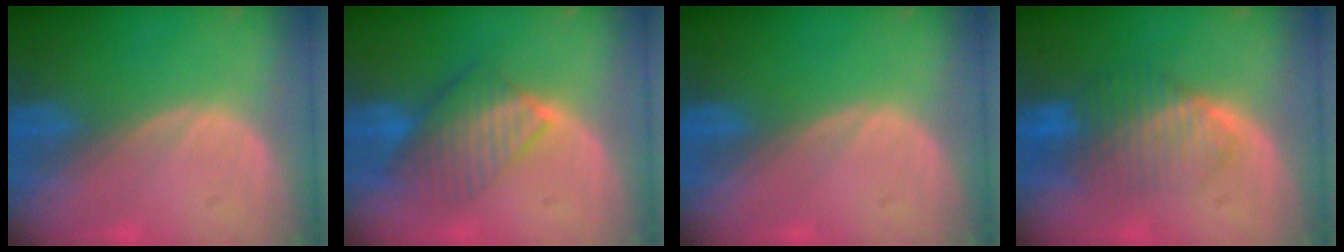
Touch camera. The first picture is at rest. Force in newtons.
{"total": 8.1, "press": 7.1, "slide": 3.9}
{"total": 0.0}
{"total": 8.4, "press": 7.2, "slide": 4.2}